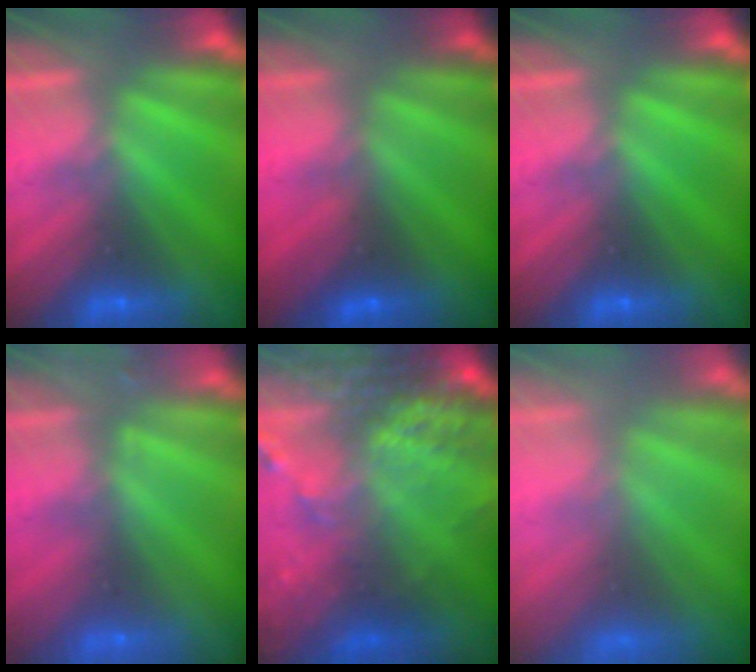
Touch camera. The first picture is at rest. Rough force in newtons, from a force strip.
{"total": 4.7}
{"total": 0.0}
{"total": 2.4}
{"total": 6.8}
{"total": 8.0}